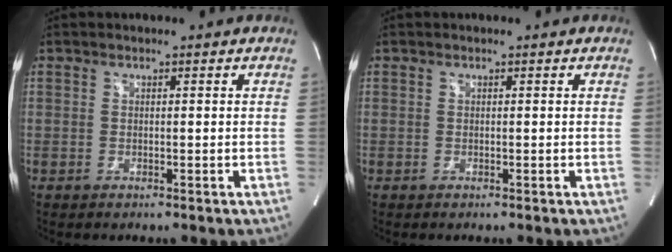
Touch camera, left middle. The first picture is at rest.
{"total": 0.0}